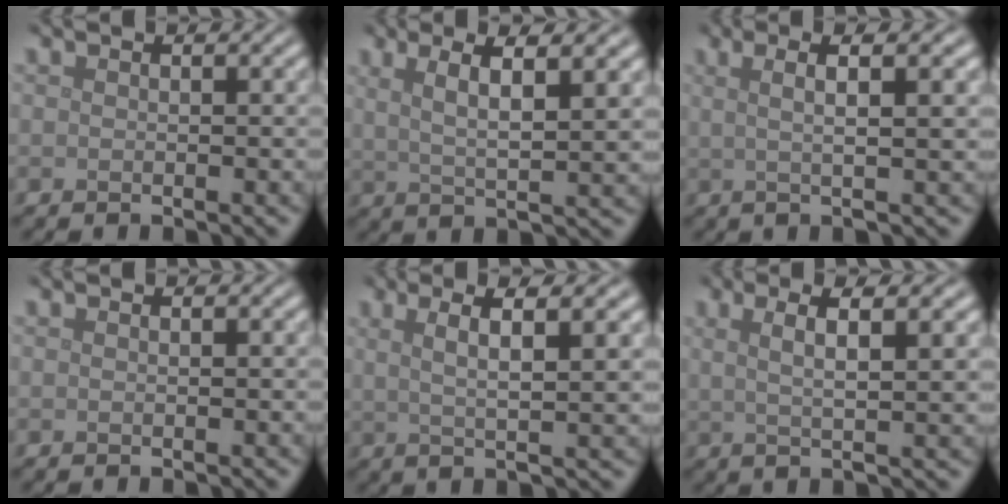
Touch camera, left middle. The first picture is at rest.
{"total": 5.4, "force": [2.4, 1.1, 4.8], "torque": [-0.079, 0.003, 0.041]}
{"total": 5.1, "force": [1.4, 1.2, 4.8], "torque": [-0.064, 0.013, 0.008]}
{"total": 0.0}
{"total": 5.1, "force": [1.9, 0.9, 4.6], "torque": [-0.073, 0.007, 0.030]}
{"total": 4.6, "force": [1.7, 0.9, 4.2], "torque": [-0.065, 0.006, 0.026]}